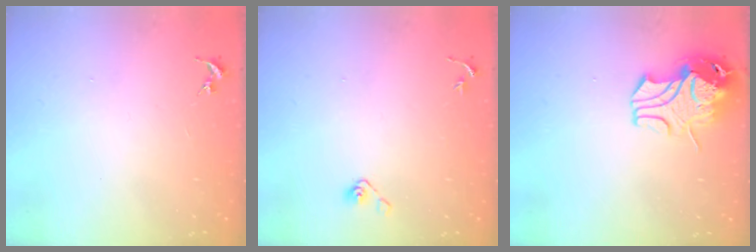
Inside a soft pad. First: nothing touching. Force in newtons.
{"total": 5.0, "press": 4.4, "slide": 2.3}
{"total": 12.1, "press": 12.0, "slide": 1.8}